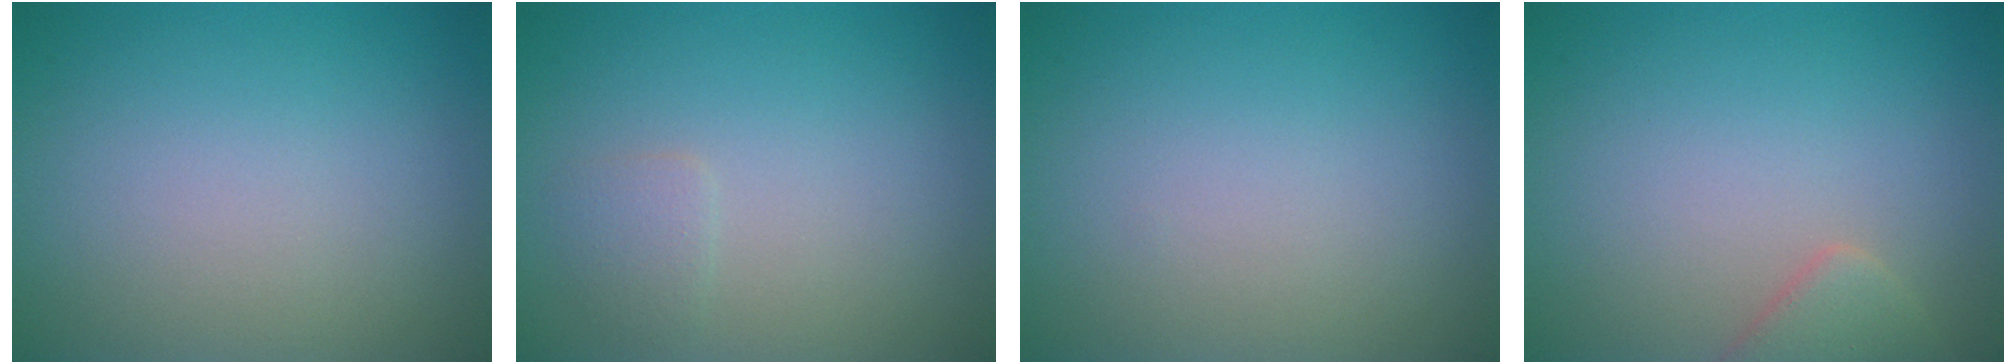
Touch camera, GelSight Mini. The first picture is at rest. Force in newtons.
{"total": 1.0, "press": 1.0, "slide": 0.0}
{"total": 0.0}
{"total": 2.1, "press": 2.1, "slide": 0.2}